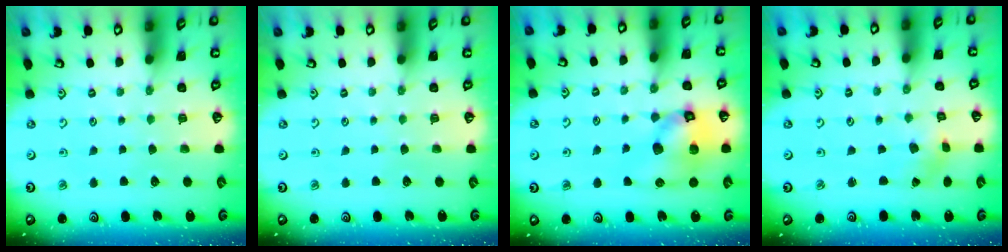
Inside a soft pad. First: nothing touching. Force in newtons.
{"total": 0.0}
{"total": 12.9, "press": 12.7, "slide": 1.8}
{"total": 2.2, "press": 2.1, "slide": 0.6}